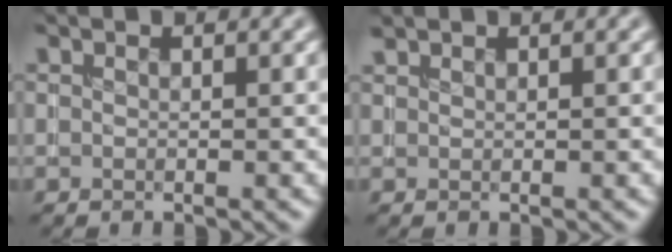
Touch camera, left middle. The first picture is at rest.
{"total": 0.6, "force": [0.6, 0.1, 0.1], "torque": [0.000, 0.001, 0.016]}